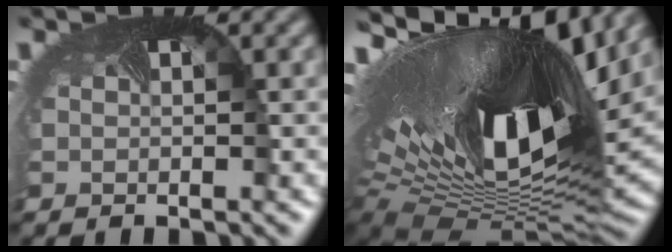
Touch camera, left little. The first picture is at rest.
{"total": 19.2, "force": [6.4, 9.1, 15.6], "torque": [-0.303, 0.030, 0.100]}